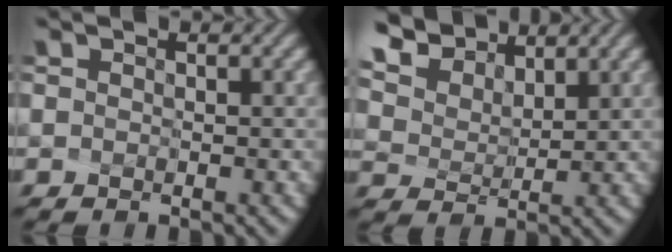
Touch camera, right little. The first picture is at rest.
{"total": 7.1, "force": [6.0, 3.2, 2.1], "torque": [-0.093, 0.006, 0.121]}